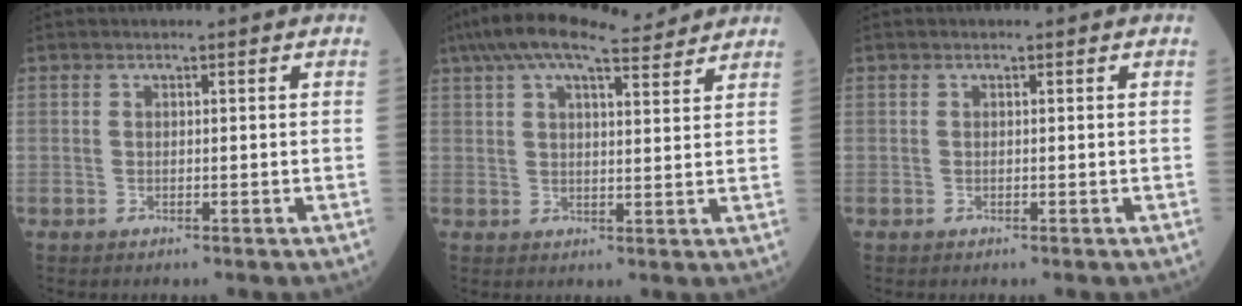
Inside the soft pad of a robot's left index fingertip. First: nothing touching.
{"total": 12.6, "force": [10.7, 2.2, 6.4], "torque": [-0.121, 0.039, 0.161]}
{"total": 0.0}